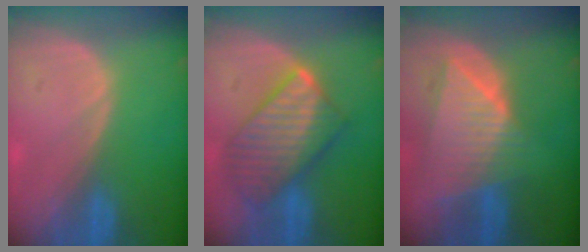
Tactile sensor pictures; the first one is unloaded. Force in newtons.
{"total": 9.6, "press": 9.6, "slide": 0.9}
{"total": 9.0, "press": 7.9, "slide": 4.3}